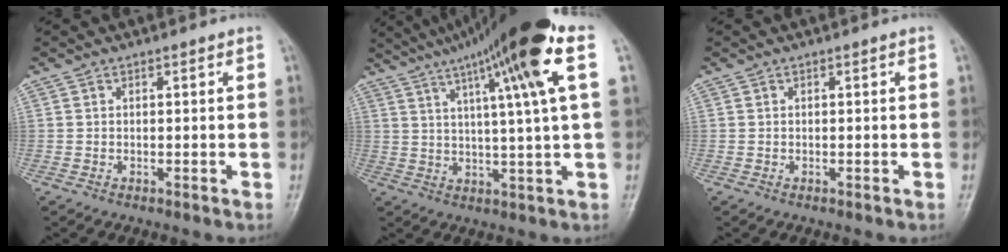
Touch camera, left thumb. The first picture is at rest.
{"total": 18.9, "force": [8.6, 0.9, 16.8], "torque": [-0.263, 0.007, 0.133]}
{"total": 0.0}